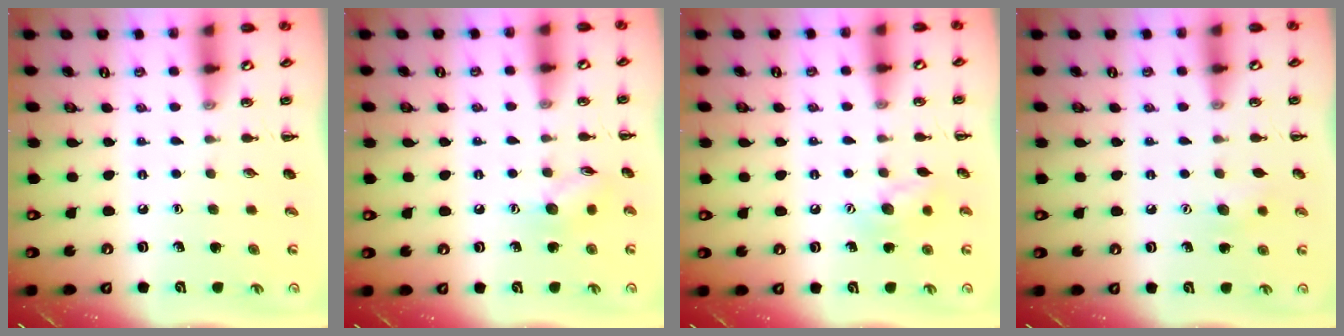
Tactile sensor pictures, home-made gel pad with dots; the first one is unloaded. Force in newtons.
{"total": 7.3, "press": 7.3, "slide": 0.9}
{"total": 9.1, "press": 9.0, "slide": 1.5}
{"total": 6.5, "press": 6.3, "slide": 1.6}